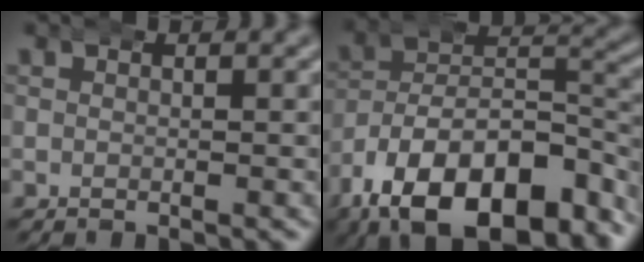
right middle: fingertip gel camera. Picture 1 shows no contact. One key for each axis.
{"total": 17.2, "fx": -7.6, "fy": 10.3, "fz": 11.5, "tx": -0.198, "ty": -0.056, "tz": -0.092}